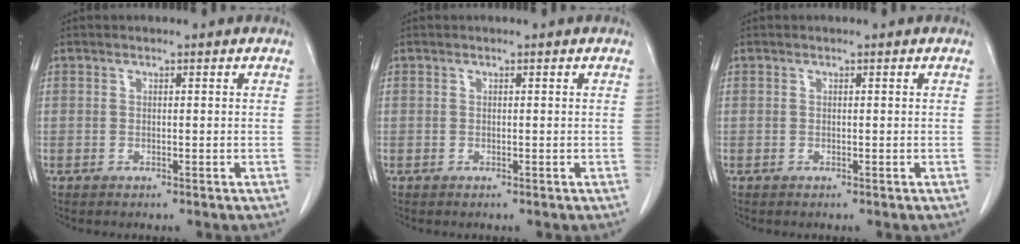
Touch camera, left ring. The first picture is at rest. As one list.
[{"total": 0.0}, {"total": 0.0}]